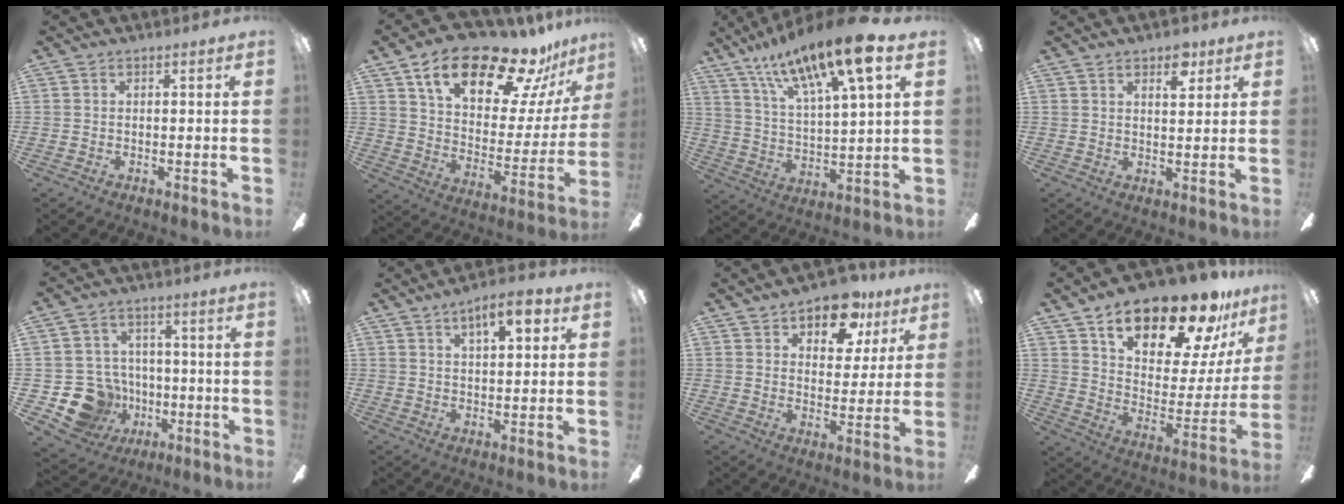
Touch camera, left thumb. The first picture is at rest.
{"total": 23.1, "force": [16.2, 9.3, 13.6], "torque": [-0.219, -0.100, 0.274]}
{"total": 18.4, "force": [13.2, 4.3, 12.2], "torque": [-0.220, -0.066, 0.217]}
{"total": 4.1, "force": [2.9, 1.8, 2.3], "torque": [-0.018, -0.010, 0.046]}
{"total": 14.0, "force": [-4.8, 12.3, 4.9], "torque": [-0.102, 0.033, -0.072]}
{"total": 7.9, "force": [4.5, 2.9, 5.8], "torque": [-0.080, -0.013, 0.071]}
{"total": 12.0, "force": [8.2, 6.5, 5.8], "torque": [-0.077, -0.037, 0.144]}
{"total": 23.3, "force": [16.8, 9.2, 13.3], "torque": [-0.212, -0.107, 0.285]}